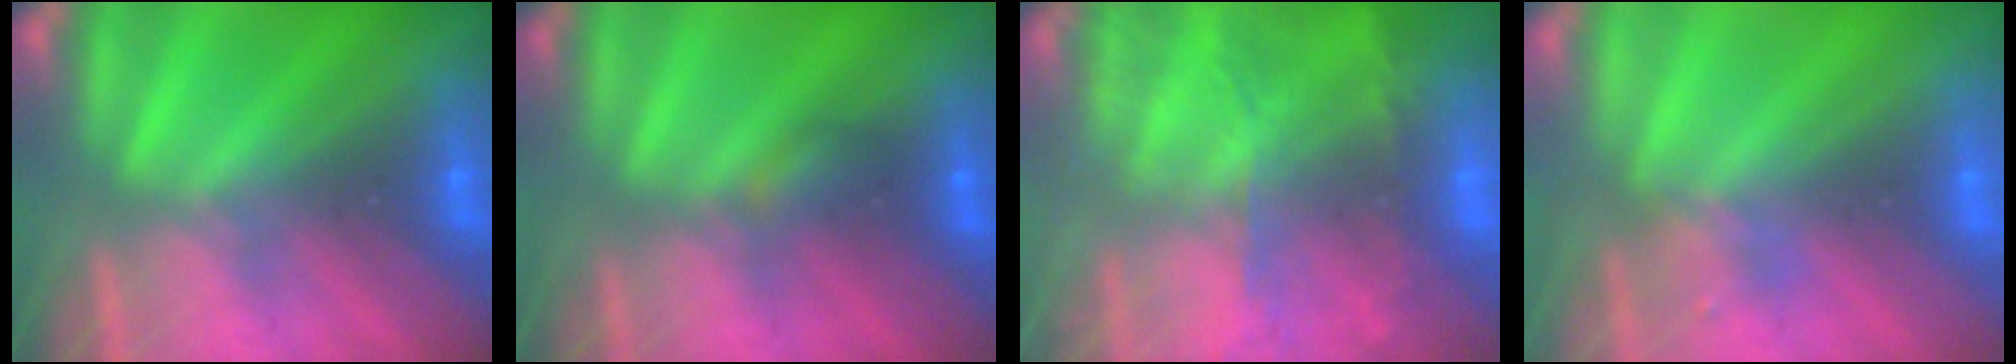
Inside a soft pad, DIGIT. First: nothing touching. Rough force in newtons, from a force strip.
{"total": 2.2}
{"total": 8.2}
{"total": 2.2}